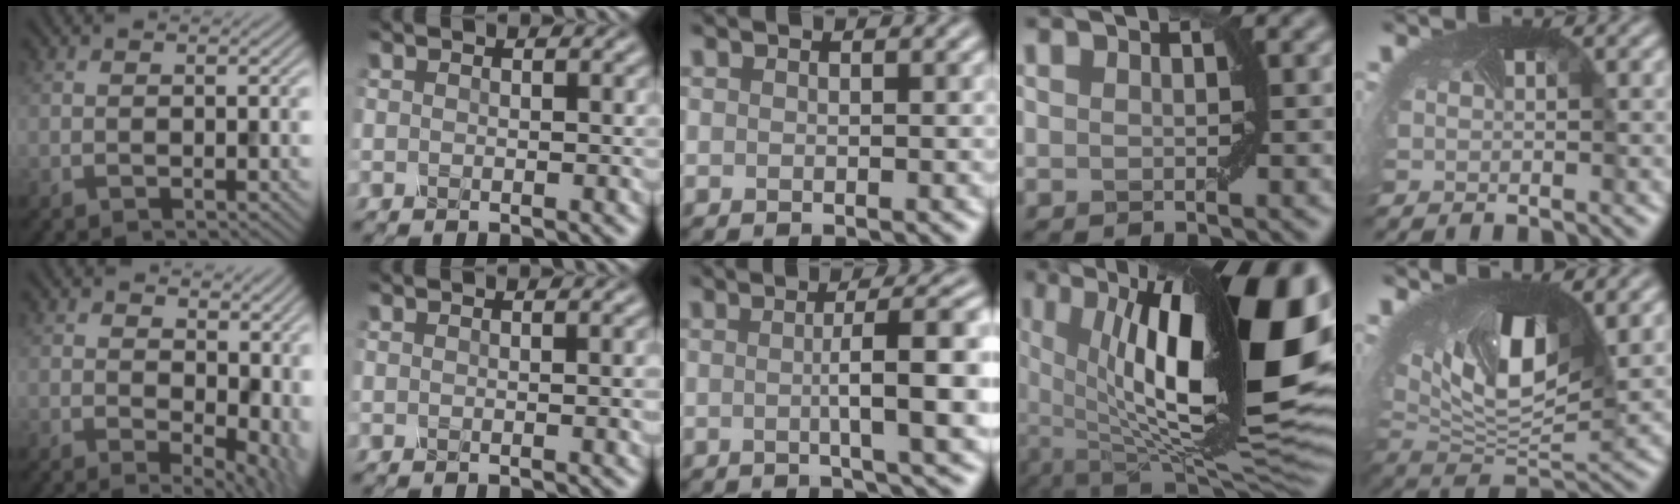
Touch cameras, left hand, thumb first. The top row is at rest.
{"thumb": {"total": 10.4, "force": [1.7, 6.3, 8.0], "torque": [-0.106, -0.022, 0.056]}, "index": {"total": 1.4, "force": [0.1, 0.2, 1.3], "torque": [-0.015, -0.004, 0.002]}, "middle": {"total": 7.5, "force": [0.0, 1.5, 7.4], "torque": [-0.096, 0.011, 0.000]}, "ring": {"total": 19.8, "force": [3.5, 7.8, 17.9], "torque": [-0.269, 0.006, 0.068]}, "little": {"total": 12.2, "force": [3.2, 6.1, 10.0], "torque": [-0.187, -0.014, 0.054]}}